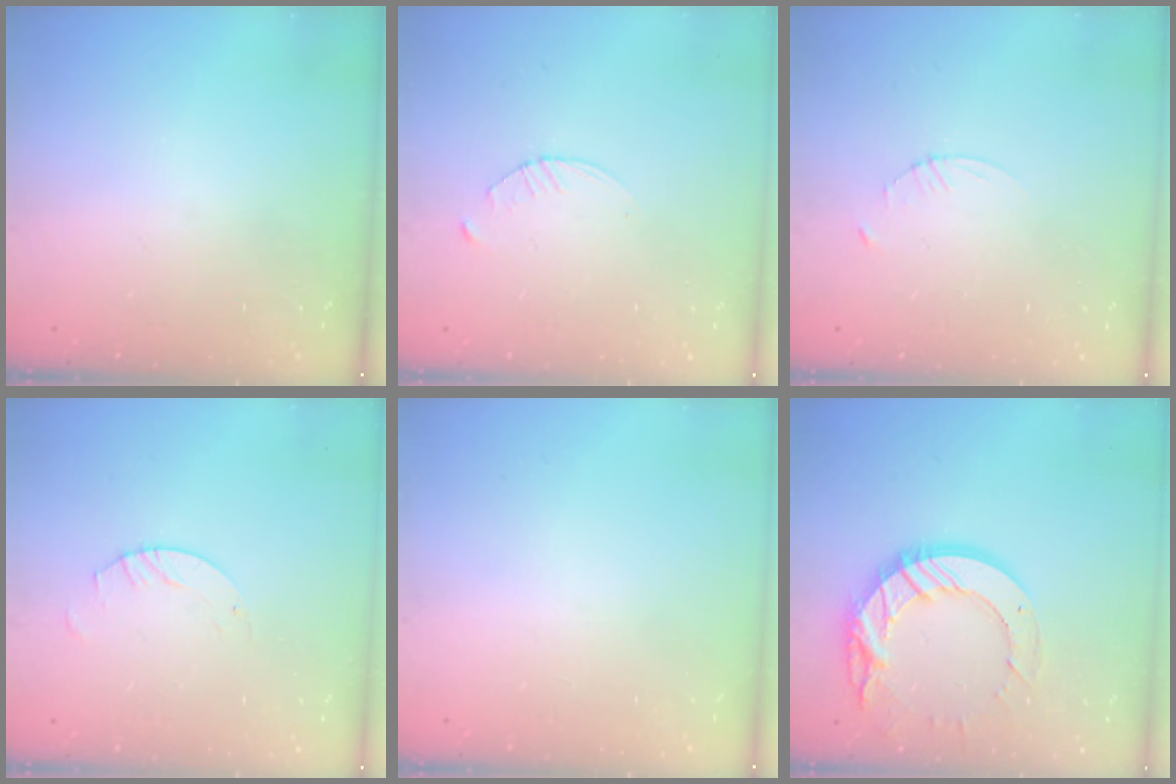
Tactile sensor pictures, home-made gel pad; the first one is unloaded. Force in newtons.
{"total": 2.9, "press": 2.9, "slide": 0.4}
{"total": 2.3, "press": 2.3, "slide": 0.3}
{"total": 2.5, "press": 2.5, "slide": 0.1}
{"total": 0.0}
{"total": 15.9, "press": 15.8, "slide": 1.5}